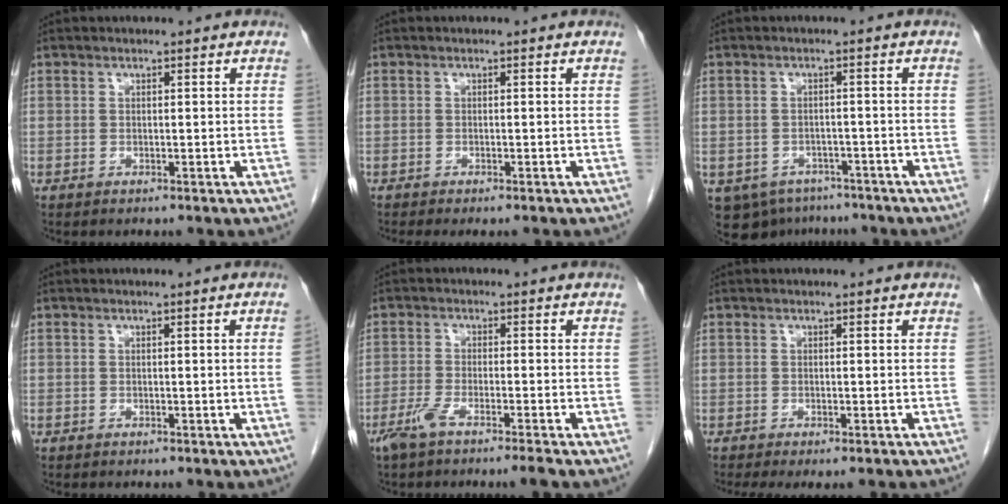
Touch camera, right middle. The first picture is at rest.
{"total": 2.3, "force": [-2.0, 0.3, 1.2], "torque": [-0.012, -0.005, -0.026]}
{"total": 9.5, "force": [-6.3, 6.6, 2.7], "torque": [-0.060, 0.001, -0.079]}
{"total": 0.6, "force": [-0.1, -0.3, 0.6], "torque": [-0.004, 0.001, -0.001]}
{"total": 4.9, "force": [-3.6, -0.4, 3.3], "torque": [-0.062, -0.007, -0.071]}
{"total": 3.6, "force": [-2.9, 0.7, 2.1], "torque": [-0.026, -0.010, -0.042]}